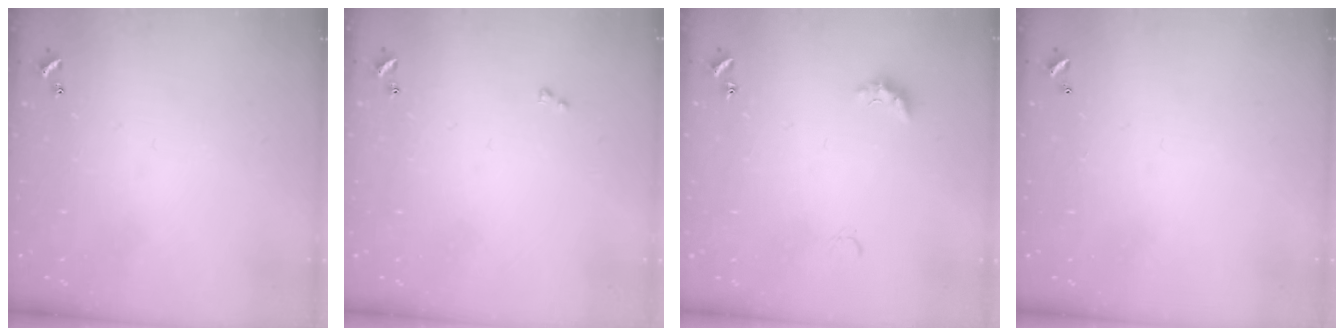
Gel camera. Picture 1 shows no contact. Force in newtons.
{"total": 0.5, "press": 0.3, "slide": 0.4}
{"total": 2.1, "press": 2.0, "slide": 0.5}
{"total": 2.8, "press": 2.8, "slide": 0.1}